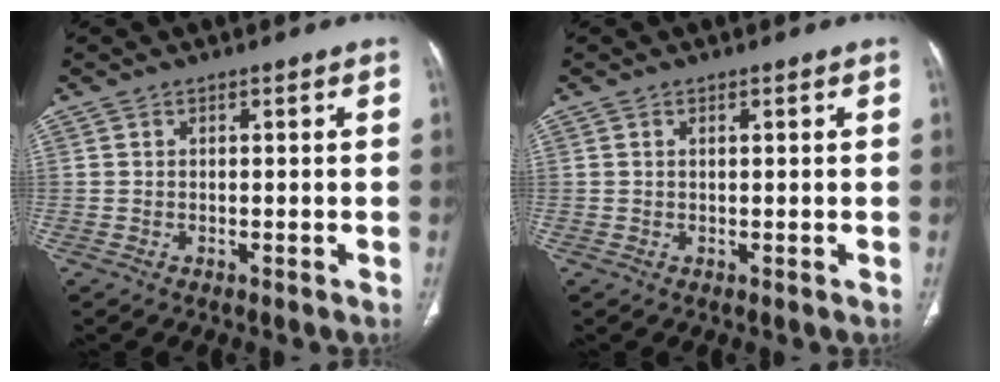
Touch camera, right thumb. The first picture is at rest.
{"total": 0.5, "force": [0.3, 0.2, 0.4], "torque": [-0.011, 0.003, 0.006]}